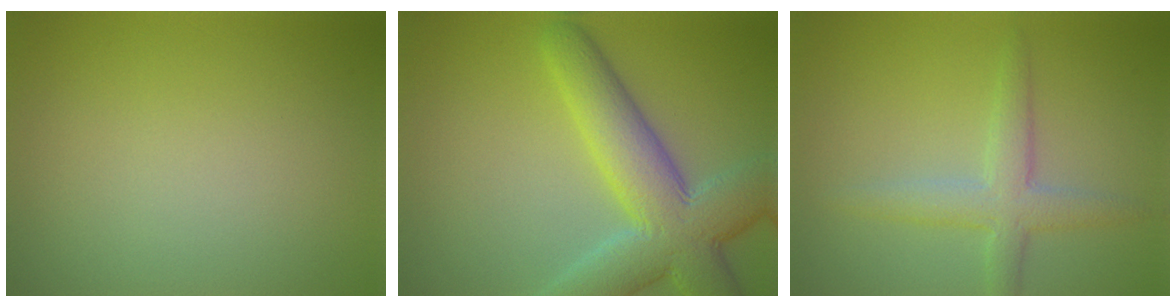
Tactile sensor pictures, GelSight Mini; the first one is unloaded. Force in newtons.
{"total": 9.1, "press": 9.0, "slide": 0.5}
{"total": 3.2, "press": 3.2, "slide": 0.1}